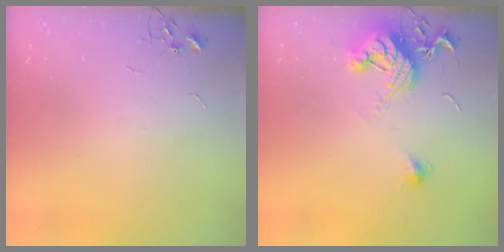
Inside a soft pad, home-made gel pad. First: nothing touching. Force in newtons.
{"total": 12.9, "press": 12.9, "slide": 0.5}